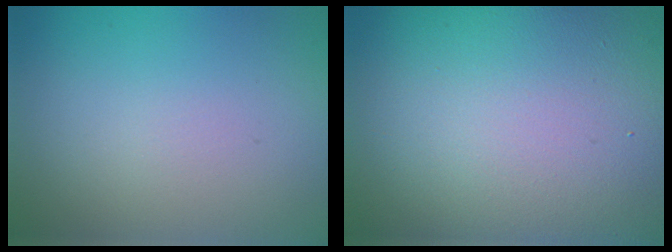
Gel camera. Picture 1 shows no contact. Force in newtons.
{"total": 19.3, "press": 19.3, "slide": 0.6}